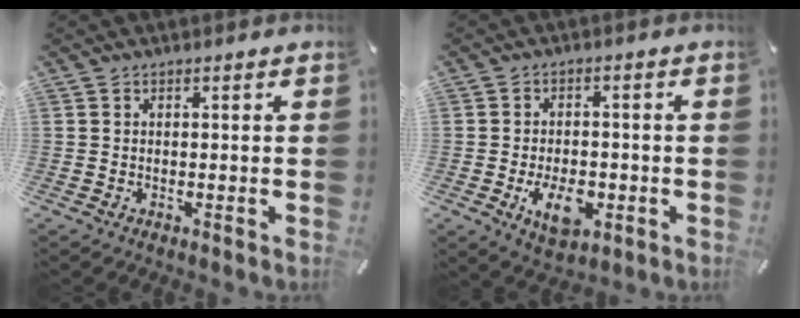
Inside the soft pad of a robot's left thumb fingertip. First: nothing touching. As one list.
[{"total": 8.8, "force": [-2.8, 5.6, 6.1], "torque": [-0.103, 0.000, -0.052]}]